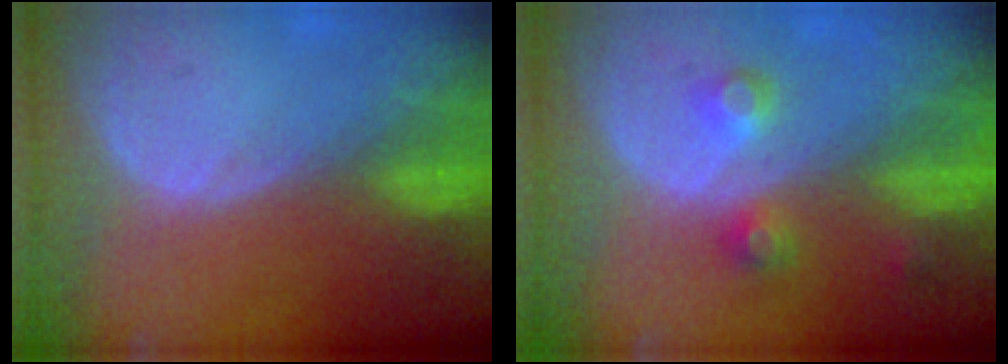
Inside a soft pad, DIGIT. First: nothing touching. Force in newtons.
{"total": 3.7, "press": 3.7, "slide": 0.5}